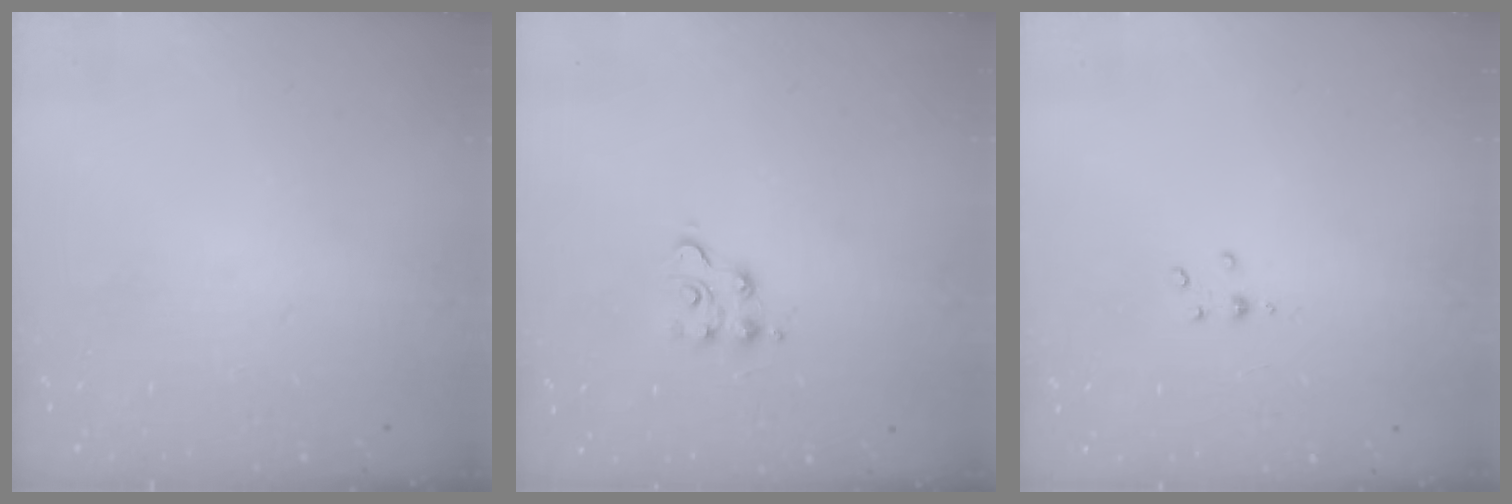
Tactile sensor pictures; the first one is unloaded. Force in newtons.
{"total": 4.8, "press": 4.8, "slide": 0.3}
{"total": 2.8, "press": 2.8, "slide": 0.3}